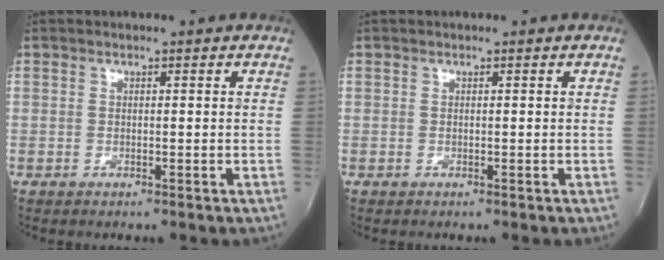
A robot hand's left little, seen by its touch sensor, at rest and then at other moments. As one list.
[{"total": 0.0}]